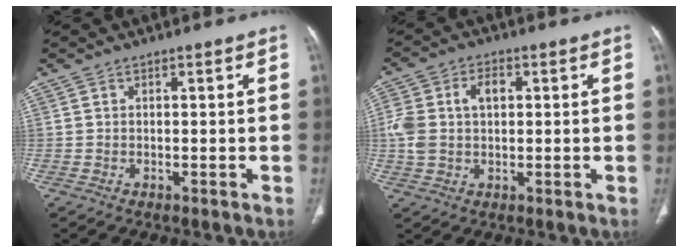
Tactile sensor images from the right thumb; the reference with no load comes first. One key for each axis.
{"total": 9.1, "fx": 1.3, "fy": 6.1, "fz": 6.6, "tx": -0.146, "ty": 0.025, "tz": 0.033}